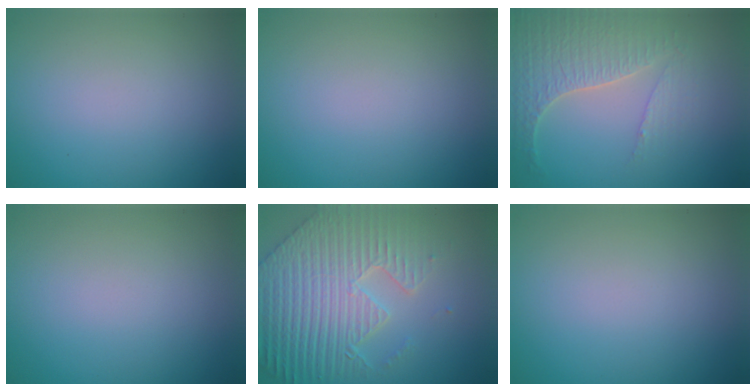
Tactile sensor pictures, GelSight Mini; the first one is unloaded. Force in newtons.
{"total": 0.0}
{"total": 3.9, "press": 3.8, "slide": 0.7}
{"total": 0.0}
{"total": 8.6, "press": 6.5, "slide": 5.6}
{"total": 0.0}